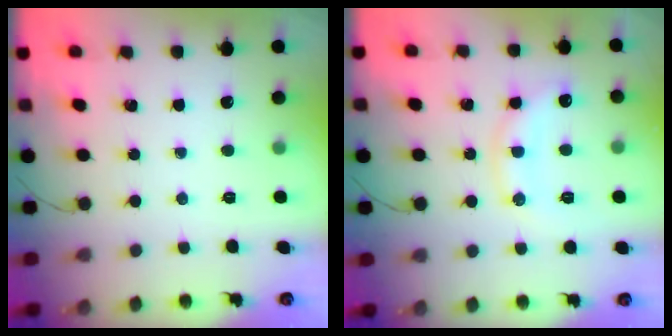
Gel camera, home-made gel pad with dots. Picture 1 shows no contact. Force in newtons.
{"total": 12.1, "press": 12.1, "slide": 0.6}